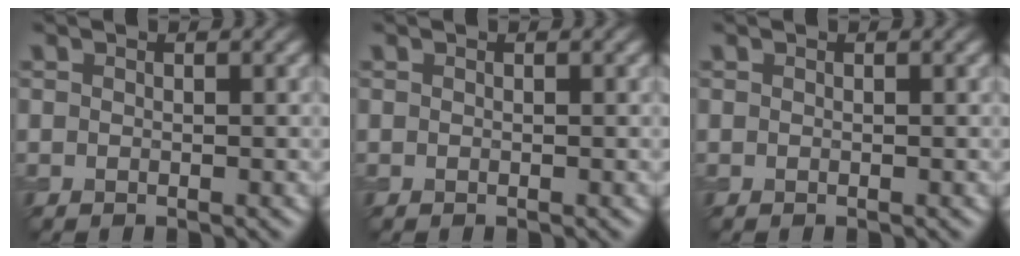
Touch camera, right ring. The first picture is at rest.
{"total": 0.0}
{"total": 0.0}